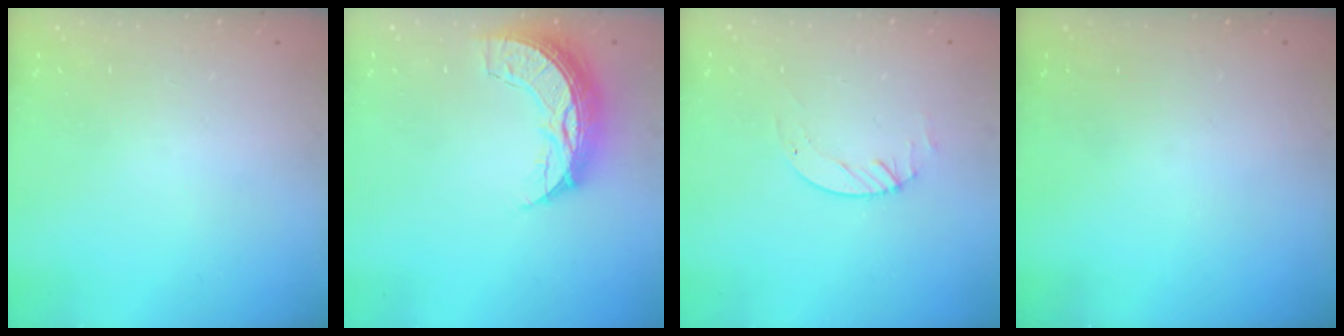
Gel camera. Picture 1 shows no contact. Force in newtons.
{"total": 11.2, "press": 11.2, "slide": 0.9}
{"total": 2.3, "press": 2.3, "slide": 0.3}
{"total": 0.0}